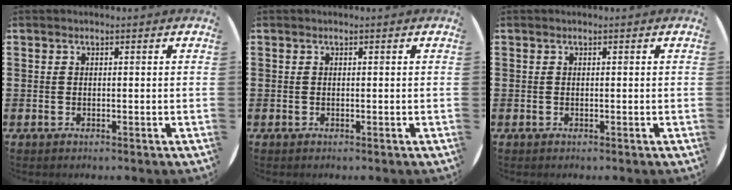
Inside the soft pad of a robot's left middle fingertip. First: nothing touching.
{"total": 0.0}
{"total": 0.0}